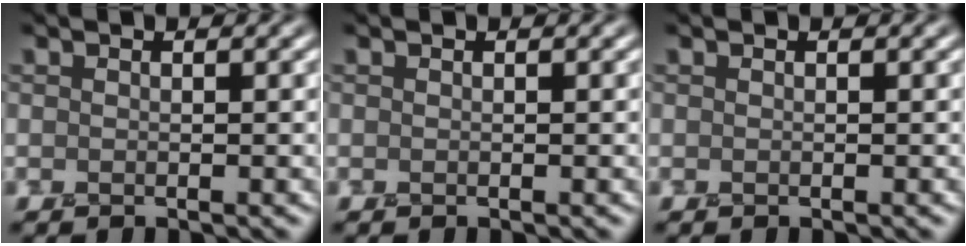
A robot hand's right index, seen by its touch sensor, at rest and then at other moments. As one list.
[{"total": 0.0}, {"total": 0.0}]